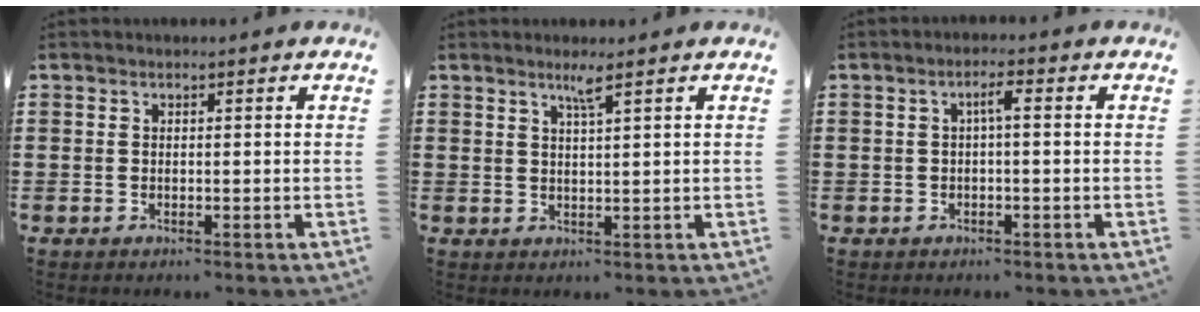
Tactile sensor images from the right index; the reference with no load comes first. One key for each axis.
{"total": 2.5, "fx": 1.7, "fy": -0.3, "fz": 1.8, "tx": -0.037, "ty": -0.005, "tz": 0.028}
{"total": 2.3, "fx": -0.1, "fy": 0.3, "fz": 2.3, "tx": -0.044, "ty": 0.005, "tz": -0.005}